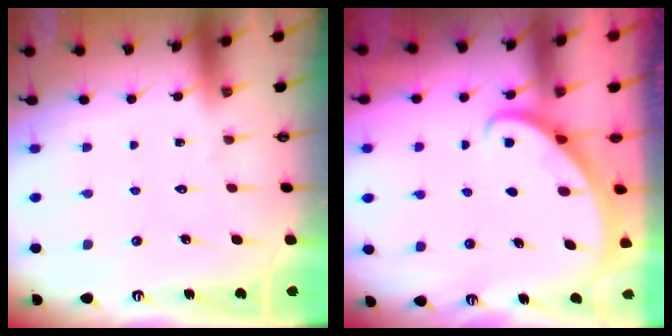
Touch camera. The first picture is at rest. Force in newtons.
{"total": 2.9, "press": 2.9, "slide": 0.2}